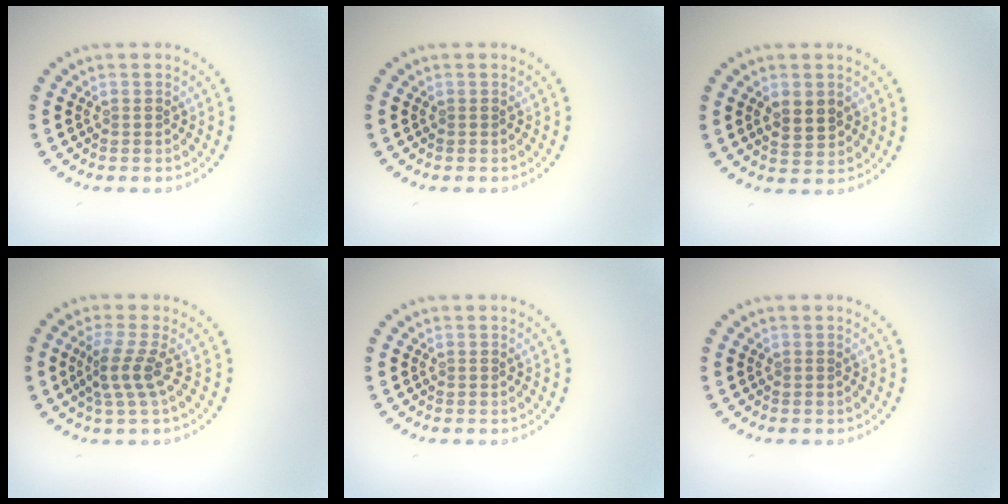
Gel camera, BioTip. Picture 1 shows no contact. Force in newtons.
{"total": 0.0}
{"total": 2.6, "press": 2.6, "slide": 0.2}
{"total": 2.6, "press": 1.8, "slide": 1.9}
{"total": 0.0}
{"total": 0.0}